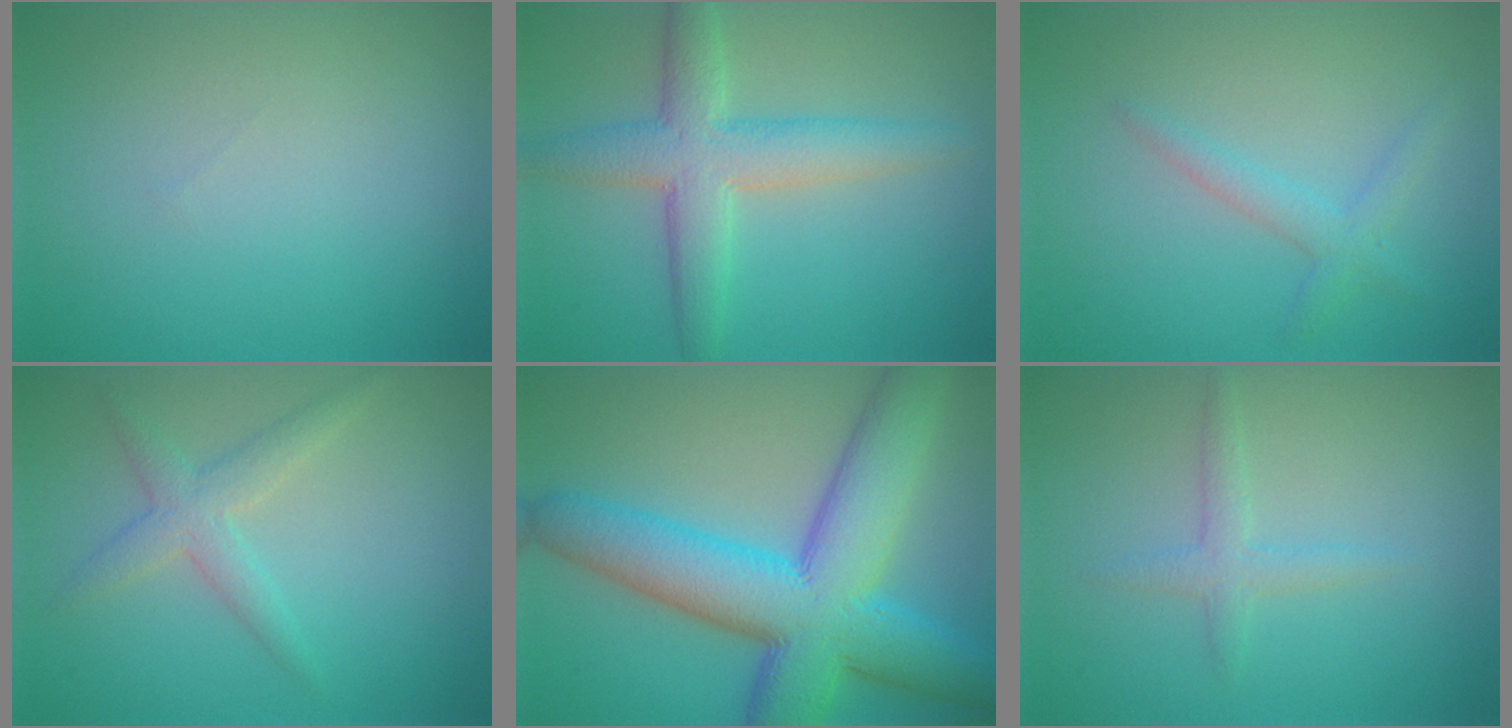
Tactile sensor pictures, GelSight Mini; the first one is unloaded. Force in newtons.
{"total": 4.4, "press": 4.4, "slide": 0.3}
{"total": 2.0, "press": 2.0, "slide": 0.2}
{"total": 2.5, "press": 2.5, "slide": 0.1}
{"total": 12.6, "press": 12.6, "slide": 0.2}
{"total": 1.7, "press": 1.7, "slide": 0.1}